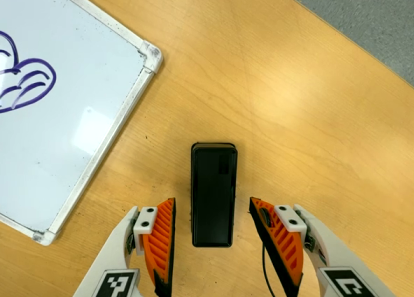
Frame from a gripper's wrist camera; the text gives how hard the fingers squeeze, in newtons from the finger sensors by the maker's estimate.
{"total": 0.0}